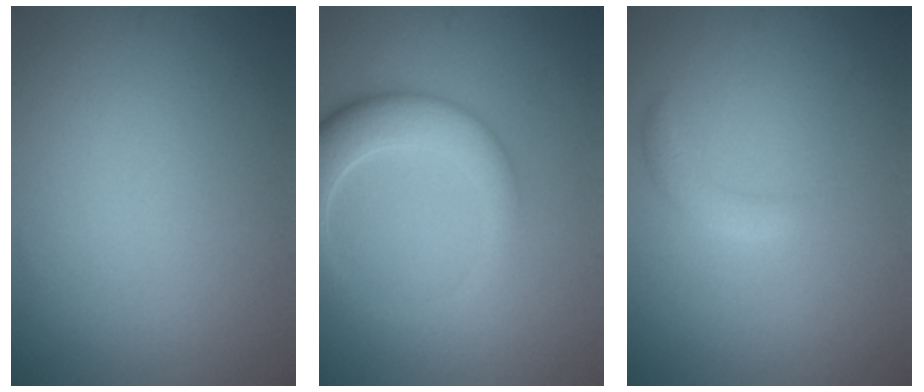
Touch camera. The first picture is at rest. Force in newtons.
{"total": 5.6, "press": 5.6, "slide": 0.4}
{"total": 1.5, "press": 1.5, "slide": 0.1}